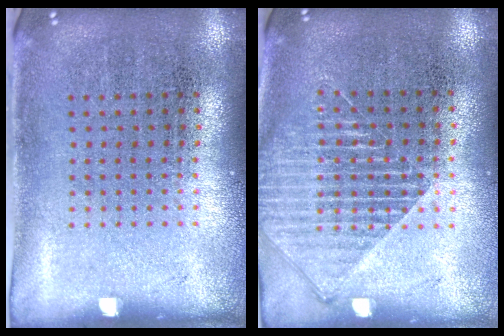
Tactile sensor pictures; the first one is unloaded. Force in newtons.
{"total": 1.5, "press": 1.4, "slide": 0.7}